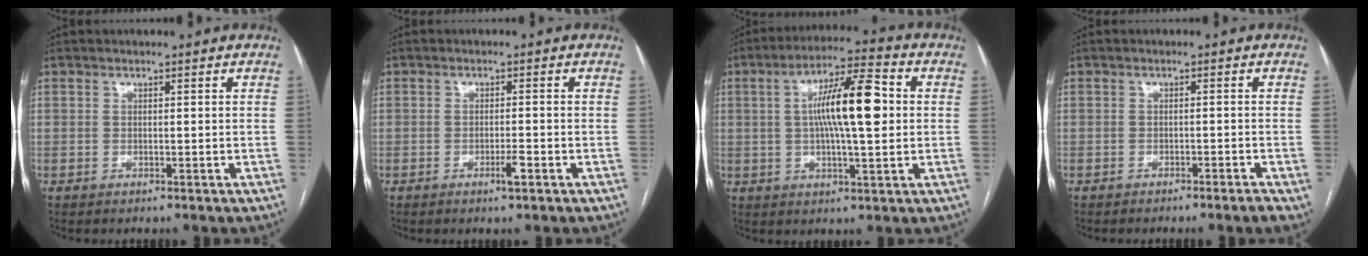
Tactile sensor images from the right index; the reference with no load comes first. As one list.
[{"total": 2.3, "force": [-1.2, 0.0, 1.9], "torque": [-0.033, -0.004, -0.020]}, {"total": 12.5, "force": [1.4, 2.1, 12.2], "torque": [-0.212, 0.021, 0.019]}, {"total": 2.2, "force": [-1.6, 0.1, 1.6], "torque": [-0.022, -0.001, -0.023]}]